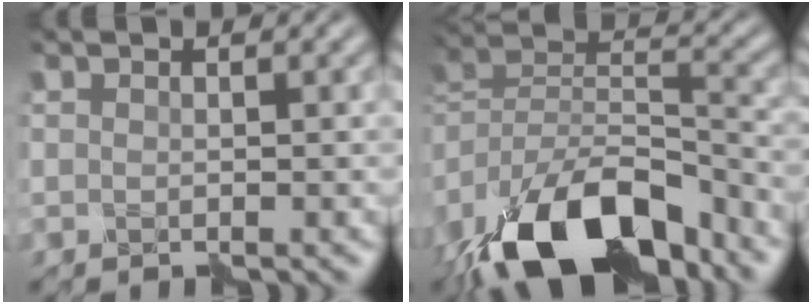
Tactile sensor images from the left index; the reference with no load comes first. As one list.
[{"total": 15.7, "force": [-11.6, 6.1, 8.5], "torque": [-0.165, 0.010, -0.208]}]